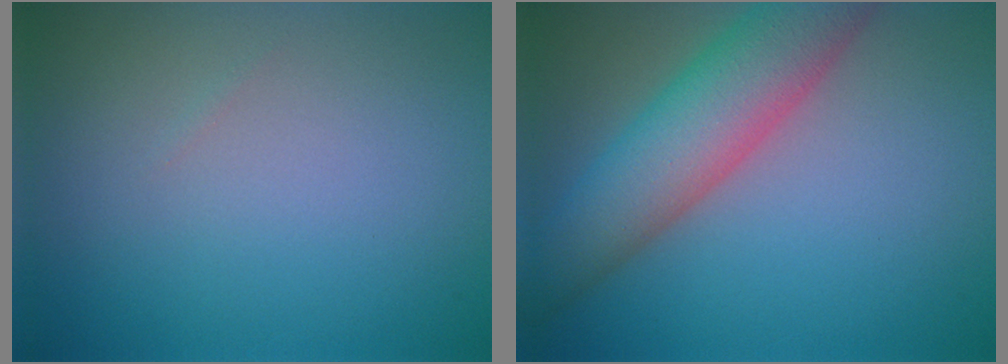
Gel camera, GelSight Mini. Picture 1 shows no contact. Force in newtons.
{"total": 7.6, "press": 7.5, "slide": 0.7}